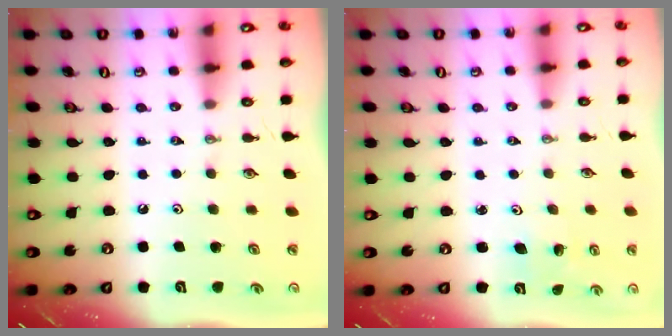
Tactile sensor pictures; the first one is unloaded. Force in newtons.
{"total": 2.8, "press": 2.8, "slide": 0.3}